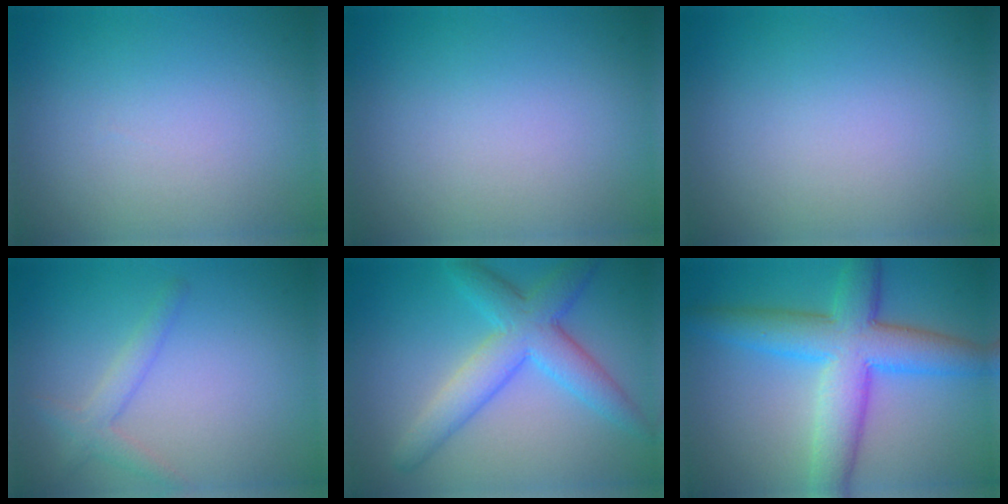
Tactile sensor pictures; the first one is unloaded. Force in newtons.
{"total": 0.0}
{"total": 0.0}
{"total": 2.0, "press": 2.0, "slide": 0.1}
{"total": 5.9, "press": 5.9, "slide": 0.2}
{"total": 8.3, "press": 8.3, "slide": 0.1}